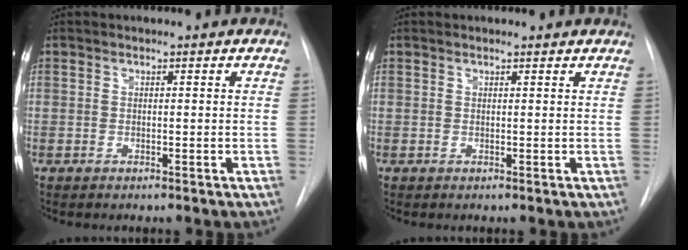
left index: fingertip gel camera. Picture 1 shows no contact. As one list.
[{"total": 0.6, "force": [0.6, 0.1, 0.1], "torque": [-0.010, 0.002, 0.000]}]